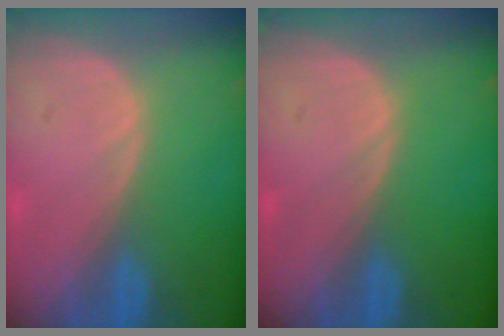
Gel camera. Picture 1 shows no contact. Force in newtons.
{"total": 0.0}